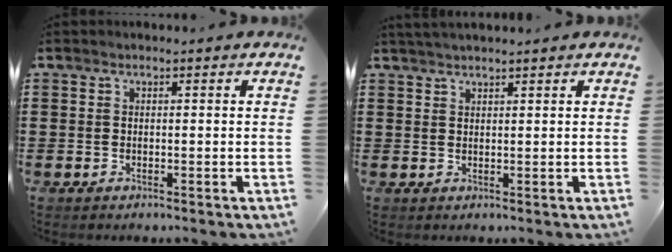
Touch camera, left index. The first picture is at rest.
{"total": 1.5, "force": [1.5, -0.1, 0.4], "torque": [-0.011, 0.000, 0.029]}